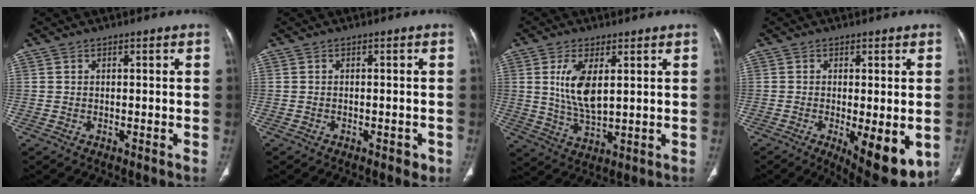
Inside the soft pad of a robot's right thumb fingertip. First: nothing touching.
{"total": 1.7, "force": [-0.9, 0.9, 1.0], "torque": [-0.010, 0.004, -0.010]}
{"total": 8.7, "force": [2.2, 3.8, 7.5], "torque": [-0.146, -0.018, 0.048]}
{"total": 11.5, "force": [-3.2, 3.9, 10.3], "torque": [-0.137, -0.024, -0.035]}